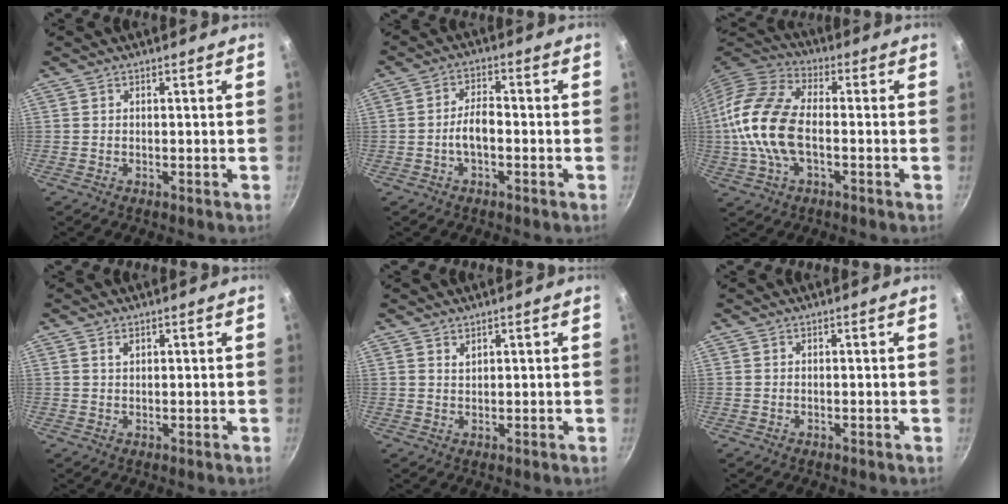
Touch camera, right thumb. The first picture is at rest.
{"total": 4.9, "force": [-1.4, 2.4, 4.1], "torque": [-0.068, 0.026, -0.029]}
{"total": 16.2, "force": [-1.5, 9.0, 13.4], "torque": [-0.261, 0.030, -0.046]}
{"total": 1.3, "force": [0.6, 0.8, 0.8], "torque": [-0.011, 0.000, 0.011]}
{"total": 1.2, "force": [0.9, 0.6, 0.5], "torque": [-0.007, -0.003, 0.017]}
{"total": 0.0}